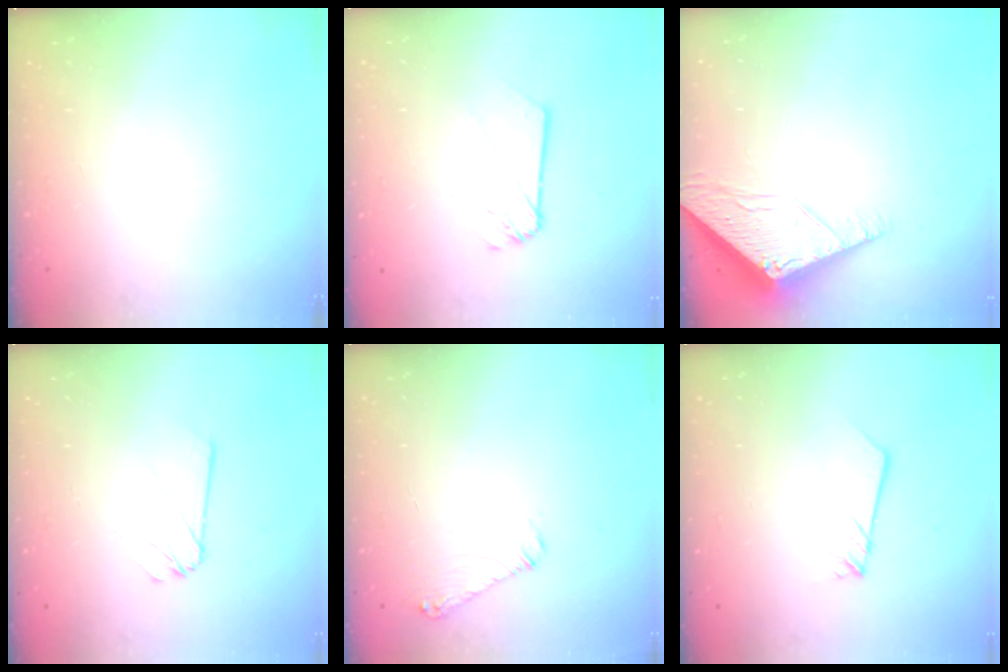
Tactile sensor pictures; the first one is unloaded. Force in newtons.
{"total": 3.7, "press": 3.6, "slide": 0.6}
{"total": 6.2, "press": 6.2, "slide": 0.5}
{"total": 2.2, "press": 2.2, "slide": 0.1}
{"total": 6.4, "press": 6.4, "slide": 0.7}
{"total": 2.7, "press": 2.6, "slide": 0.3}